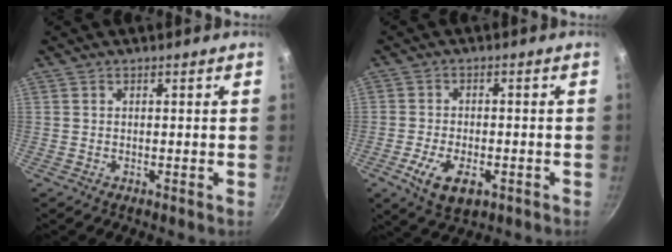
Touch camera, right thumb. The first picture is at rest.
{"total": 8.2, "force": [-3.2, 4.4, 6.1], "torque": [-0.109, 0.004, -0.053]}